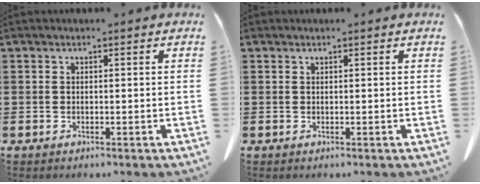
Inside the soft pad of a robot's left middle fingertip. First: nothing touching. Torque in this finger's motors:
{"motor_torque": [-0.66, 0.70, -0.08, -0.01]}